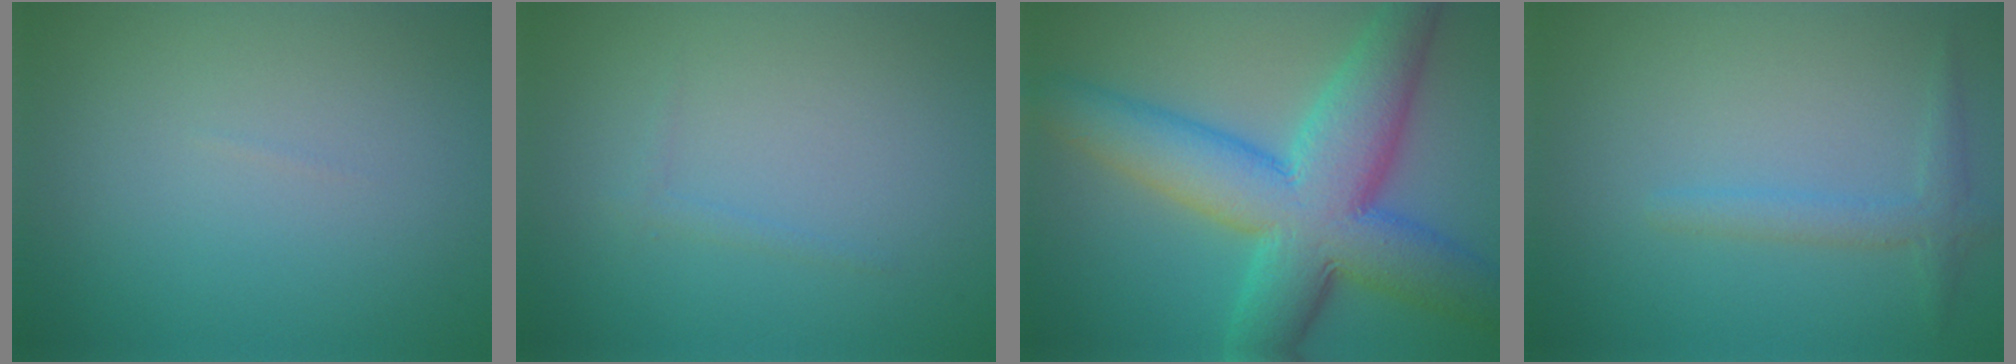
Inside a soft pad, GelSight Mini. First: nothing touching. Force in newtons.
{"total": 0.7, "press": 0.7, "slide": 0.0}
{"total": 11.9, "press": 11.9, "slide": 0.1}
{"total": 1.9, "press": 1.9, "slide": 0.1}